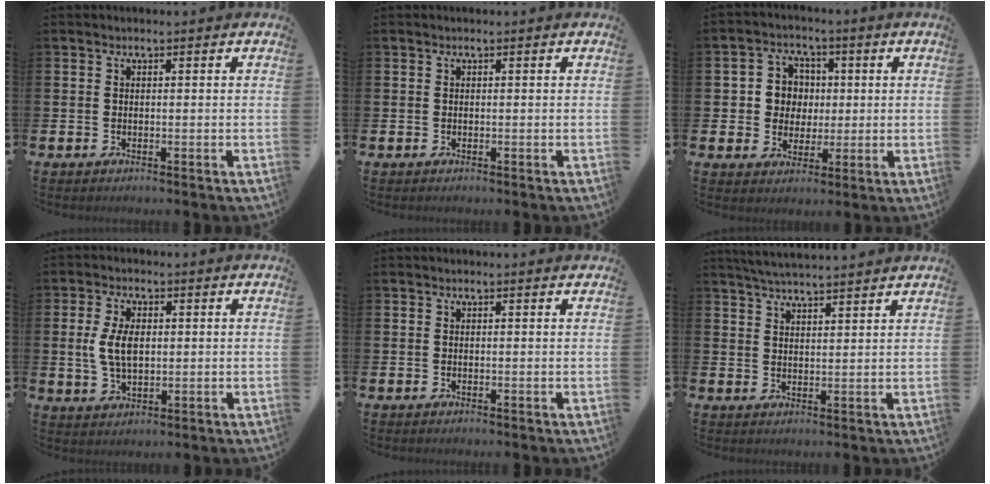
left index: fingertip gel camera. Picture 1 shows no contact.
{"total": 0.0}
{"total": 5.6, "force": [1.4, 5.2, 1.4], "torque": [-0.038, 0.010, 0.021]}
{"total": 5.6, "force": [1.0, 3.2, 4.5], "torque": [-0.087, 0.004, 0.011]}
{"total": 0.0}
{"total": 4.2, "force": [4.2, -0.4, 0.6], "torque": [-0.020, -0.018, 0.075]}